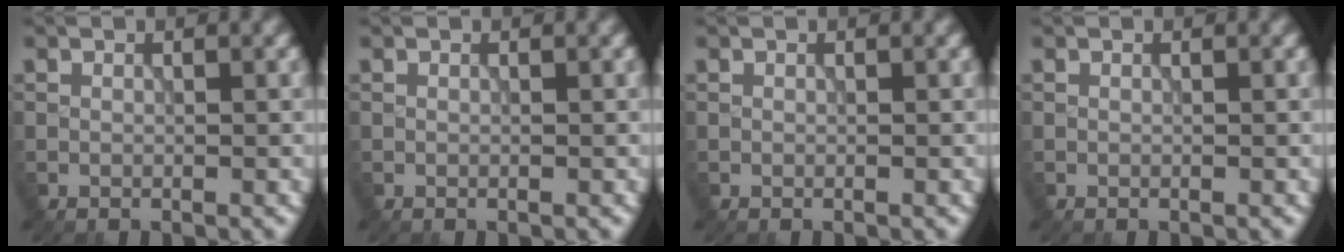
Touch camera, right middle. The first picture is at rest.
{"total": 0.0}
{"total": 0.0}
{"total": 0.0}